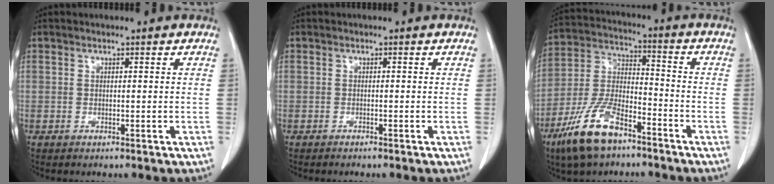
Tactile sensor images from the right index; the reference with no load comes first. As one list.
[{"total": 1.0, "force": [-0.9, 0.0, 0.5], "torque": [-0.010, -0.001, -0.010]}, {"total": 13.0, "force": [-8.5, 4.8, 8.6], "torque": [-0.187, -0.008, -0.165]}]